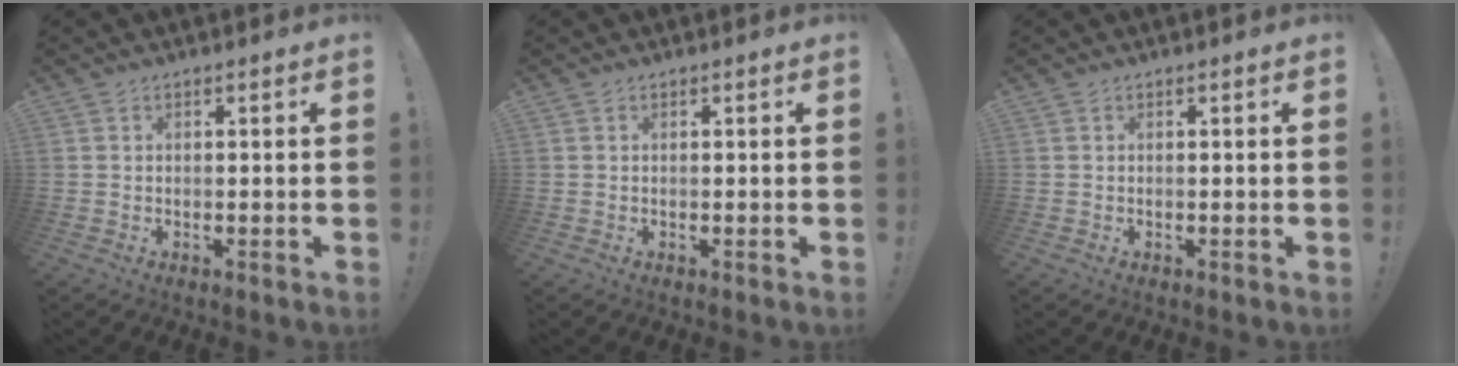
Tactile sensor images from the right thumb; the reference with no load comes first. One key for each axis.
{"total": 0.0}
{"total": 0.0}